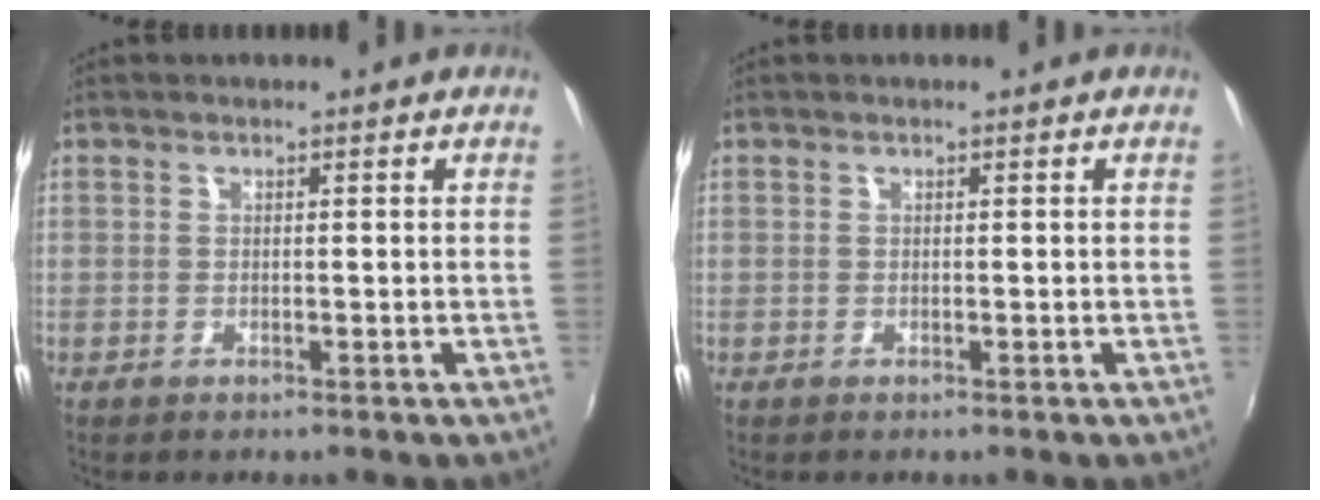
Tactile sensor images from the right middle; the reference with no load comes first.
{"total": 0.0}